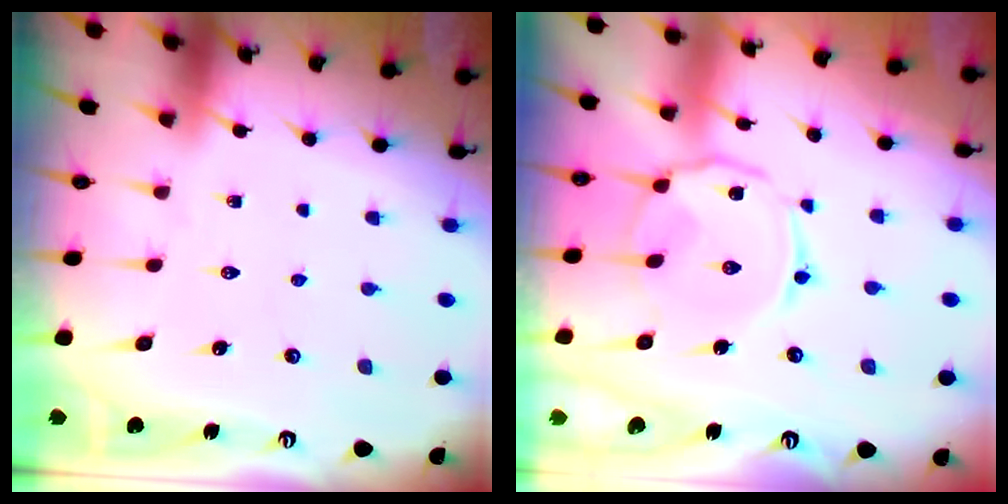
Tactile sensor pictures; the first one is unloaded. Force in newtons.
{"total": 7.6, "press": 7.6, "slide": 0.8}